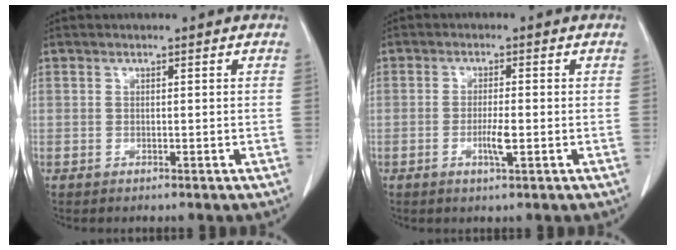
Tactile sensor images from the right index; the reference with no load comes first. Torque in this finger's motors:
{"motor_torque": [-0.11, 0.08, -0.02, 0.02]}